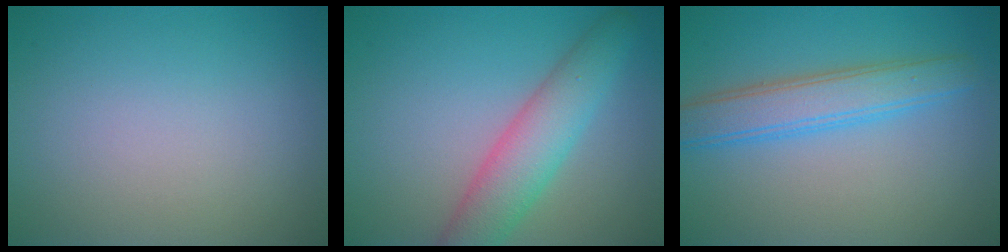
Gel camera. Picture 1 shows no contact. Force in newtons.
{"total": 5.2, "press": 5.2, "slide": 0.2}
{"total": 4.3, "press": 4.3, "slide": 0.1}